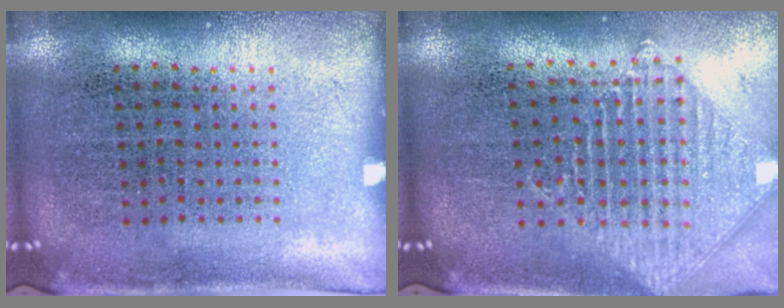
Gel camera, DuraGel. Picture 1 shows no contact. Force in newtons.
{"total": 1.3, "press": 1.2, "slide": 0.5}